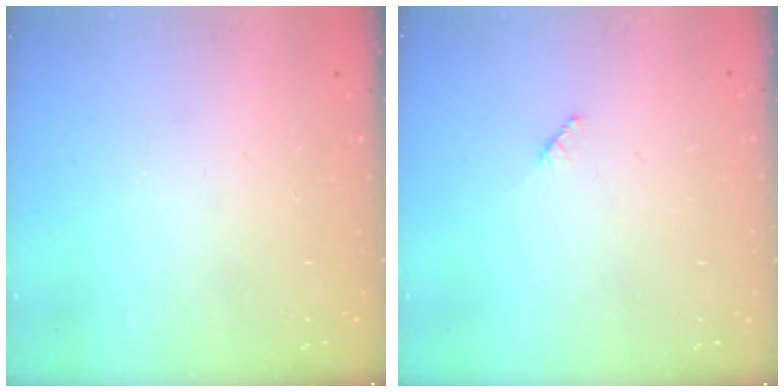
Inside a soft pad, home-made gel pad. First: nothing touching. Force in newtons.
{"total": 1.9, "press": 1.9, "slide": 0.3}